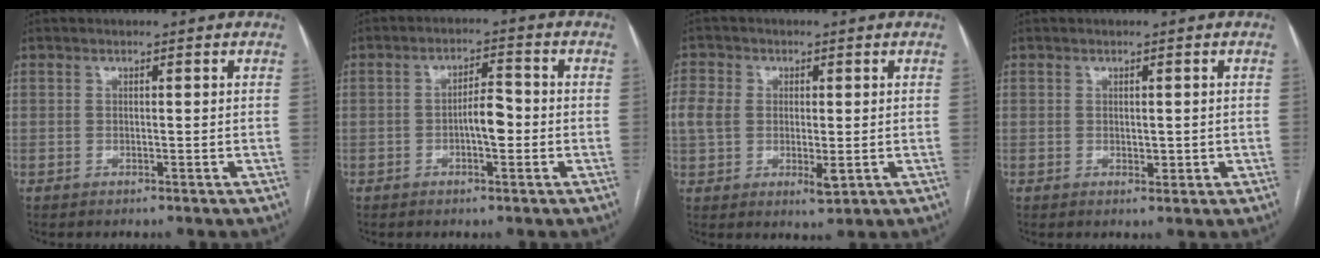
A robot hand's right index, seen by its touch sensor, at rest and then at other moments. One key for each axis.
{"total": 4.4, "fx": -1.0, "fy": 1.4, "fz": 4.1, "tx": -0.066, "ty": 0.010, "tz": -0.015}
{"total": 6.9, "fx": -0.1, "fy": 4.3, "fz": 5.3, "tx": -0.105, "ty": 0.000, "tz": 0.004}
{"total": 1.6, "fx": 0.0, "fy": 1.1, "fz": 1.2, "tx": -0.014, "ty": -0.002, "tz": 0.003}